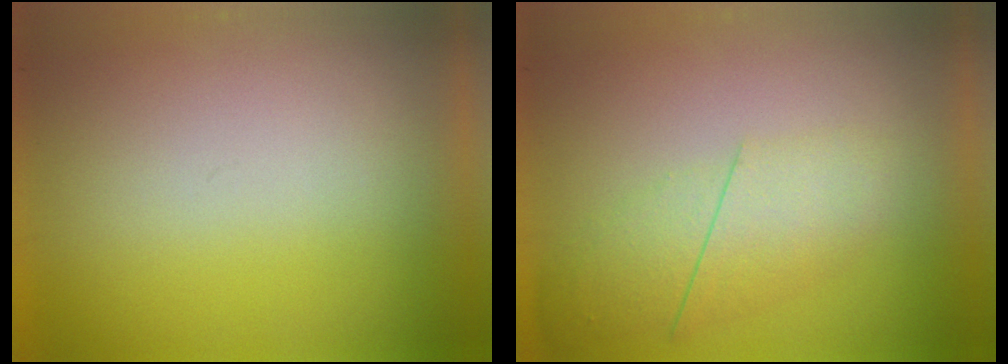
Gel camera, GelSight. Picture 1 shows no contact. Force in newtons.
{"total": 2.3}